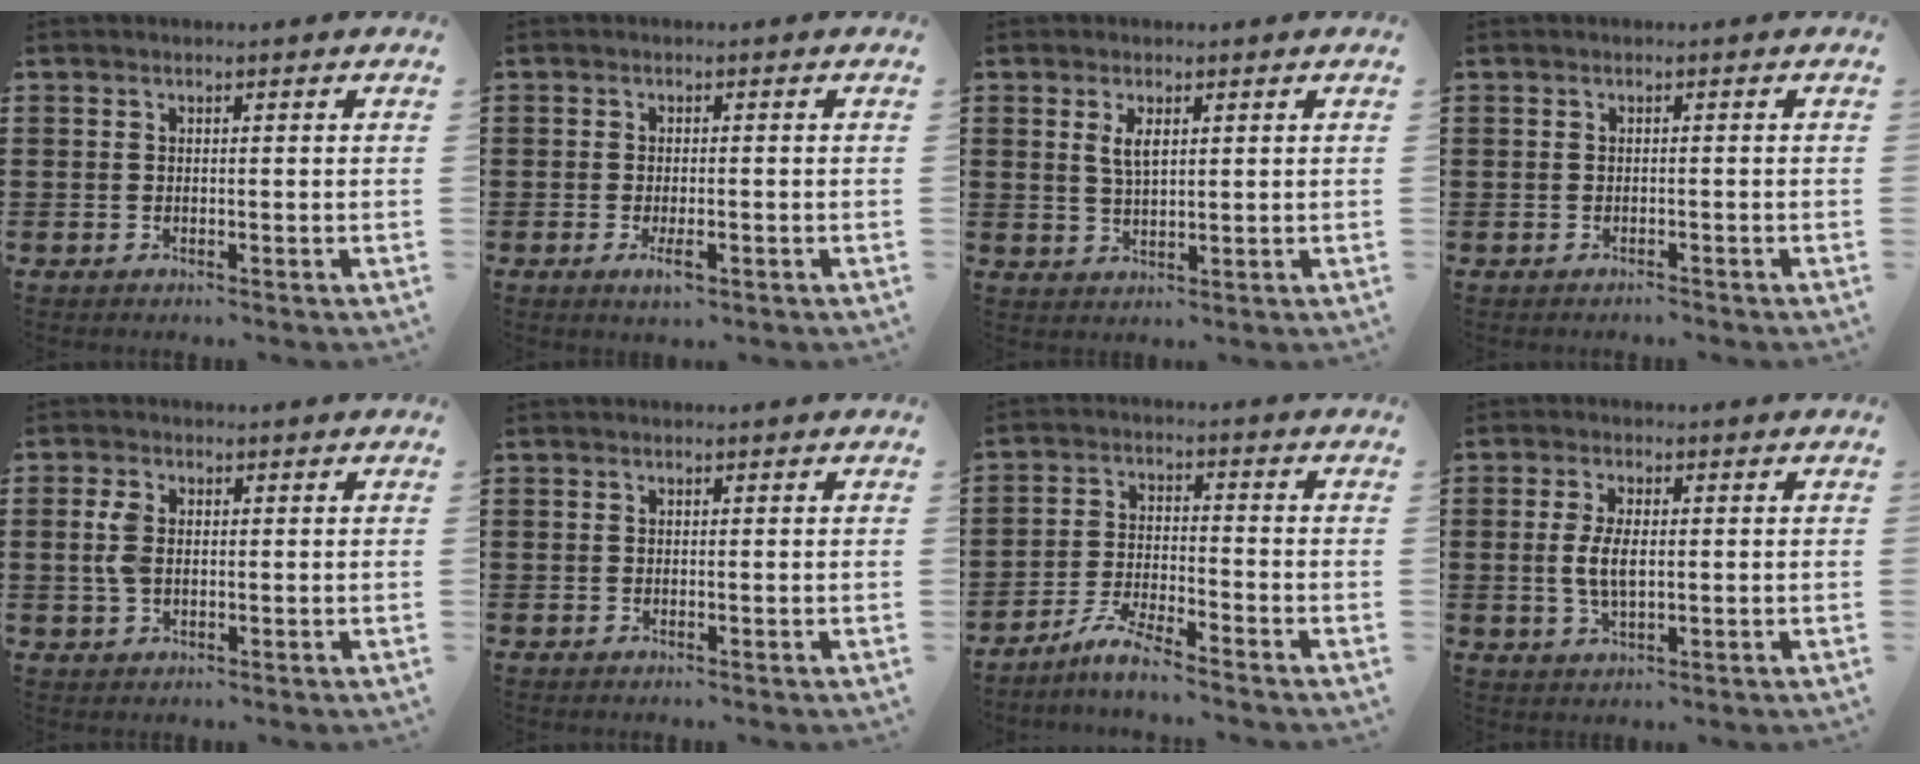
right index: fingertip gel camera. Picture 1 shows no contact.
{"total": 2.5, "force": [-1.1, 0.7, 2.1], "torque": [-0.051, -0.007, -0.024]}
{"total": 3.0, "force": [1.2, 1.1, 2.5], "torque": [-0.053, 0.004, 0.019]}
{"total": 0.7, "force": [-0.7, 0.1, -0.2], "torque": [0.002, 0.002, -0.016]}
{"total": 3.7, "force": [0.4, 2.2, 2.9], "torque": [-0.069, 0.006, 0.003]}
{"total": 0.0}
{"total": 5.1, "force": [-4.7, -0.1, 1.9], "torque": [-0.047, -0.007, -0.092]}
{"total": 4.8, "force": [0.1, 2.0, 4.4], "torque": [-0.099, -0.001, -0.005]}